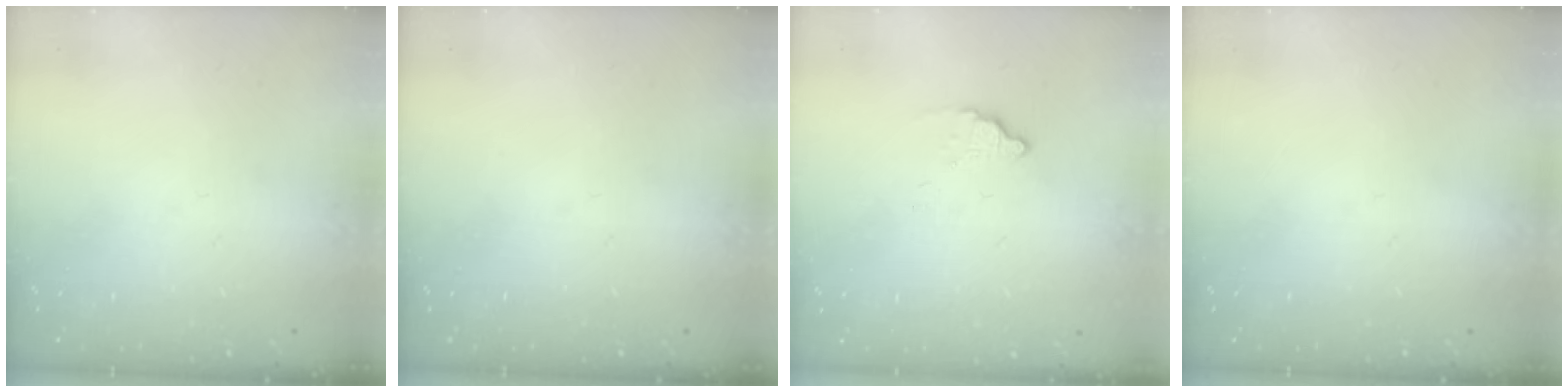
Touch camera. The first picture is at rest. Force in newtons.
{"total": 0.0}
{"total": 2.4, "press": 2.4, "slide": 0.0}
{"total": 0.0}